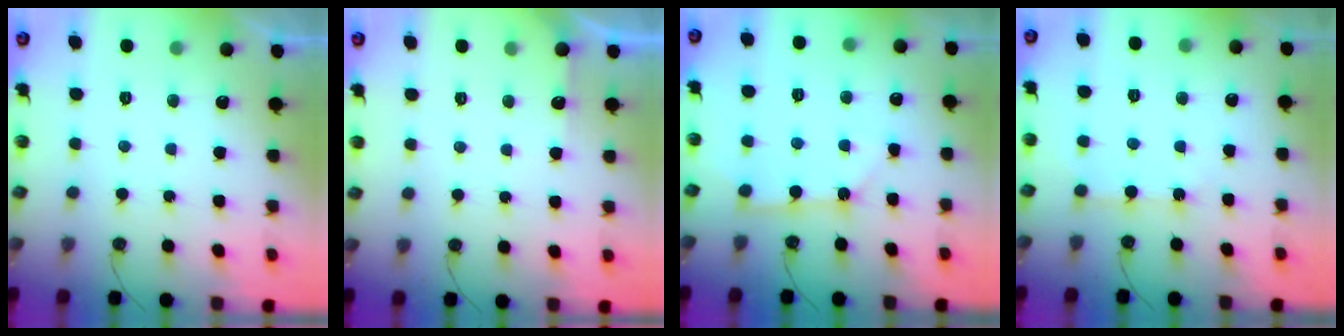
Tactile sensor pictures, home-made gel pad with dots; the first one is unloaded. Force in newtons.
{"total": 3.4, "press": 3.4, "slide": 0.4}
{"total": 2.8, "press": 2.8, "slide": 0.2}
{"total": 3.9, "press": 3.9, "slide": 0.5}